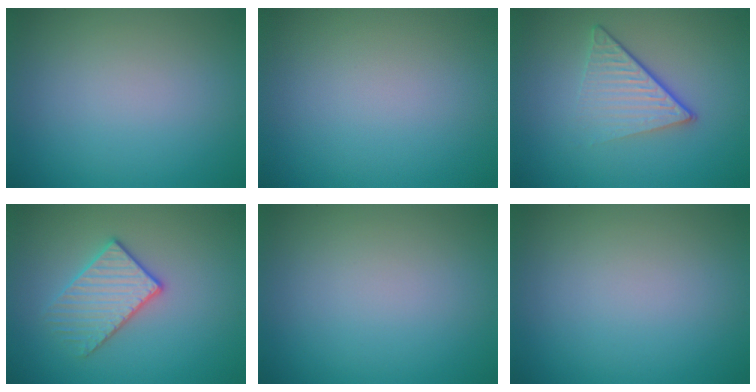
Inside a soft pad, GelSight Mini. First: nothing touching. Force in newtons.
{"total": 0.0}
{"total": 4.8, "press": 3.0, "slide": 3.7}
{"total": 3.0, "press": 2.9, "slide": 0.8}
{"total": 0.0}
{"total": 0.0}